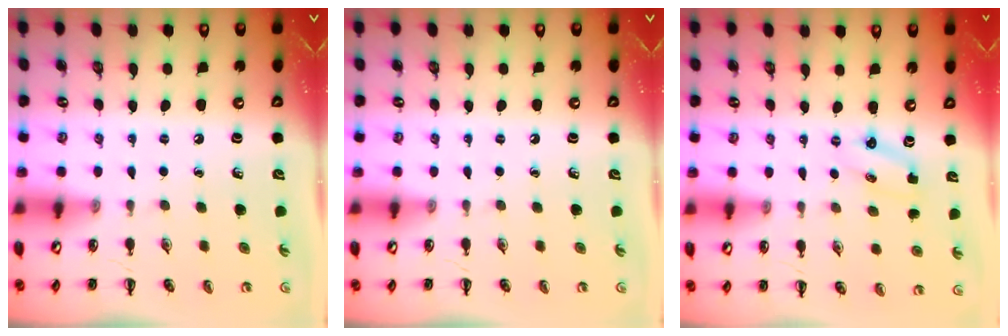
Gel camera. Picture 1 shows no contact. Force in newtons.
{"total": 0.0}
{"total": 2.7, "press": 2.6, "slide": 0.8}